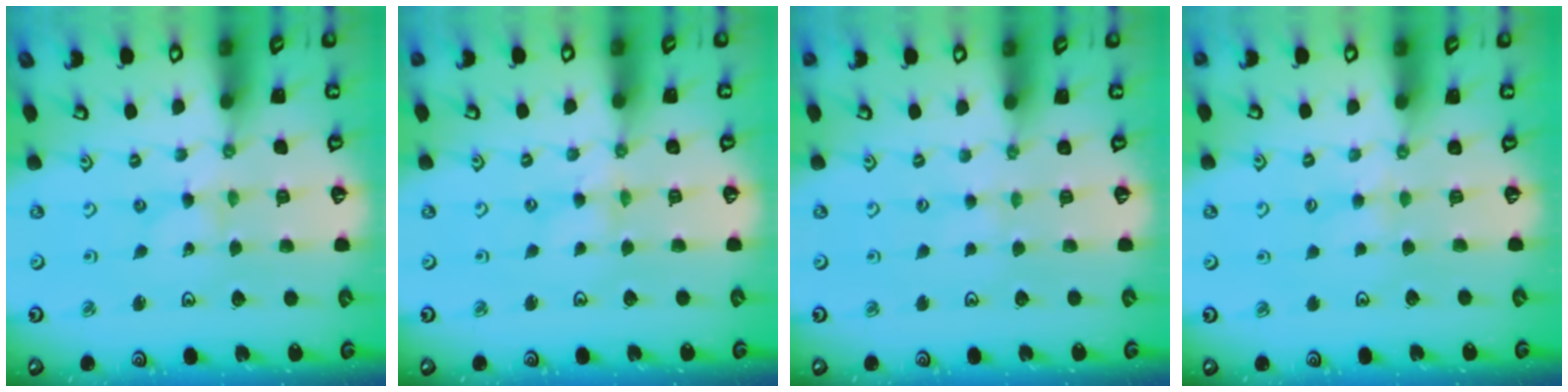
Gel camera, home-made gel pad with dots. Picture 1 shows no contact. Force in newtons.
{"total": 0.7, "press": 0.7, "slide": 0.2}
{"total": 1.7, "press": 1.7, "slide": 0.3}
{"total": 2.4, "press": 2.4, "slide": 0.3}